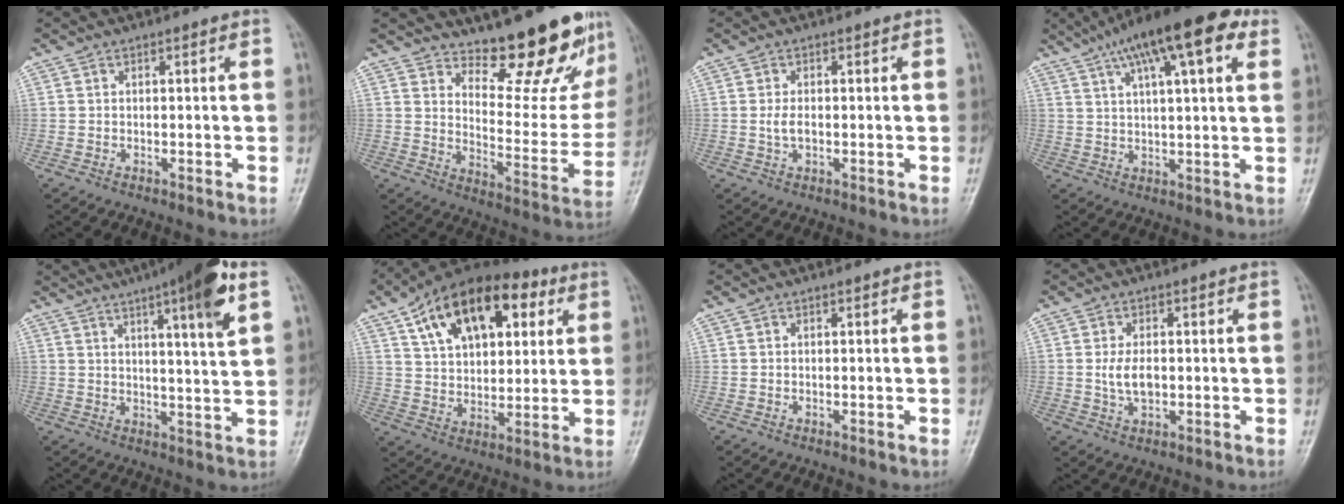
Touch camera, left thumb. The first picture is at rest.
{"total": 17.9, "force": [14.7, 5.5, 8.5], "torque": [-0.061, -0.128, 0.199]}
{"total": 2.3, "force": [-0.1, 1.3, 1.9], "torque": [-0.040, -0.001, -0.002]}
{"total": 17.2, "force": [8.9, 5.0, 13.8], "torque": [-0.210, 0.007, 0.137]}
{"total": 13.8, "force": [7.1, 1.7, 11.7], "torque": [-0.169, -0.019, 0.099]}
{"total": 21.0, "force": [9.0, 12.0, 14.8], "torque": [-0.196, 0.000, 0.147]}
{"total": 0.0}
{"total": 4.4, "force": [0.1, 2.6, 3.6], "torque": [-0.070, -0.004, 0.003]}